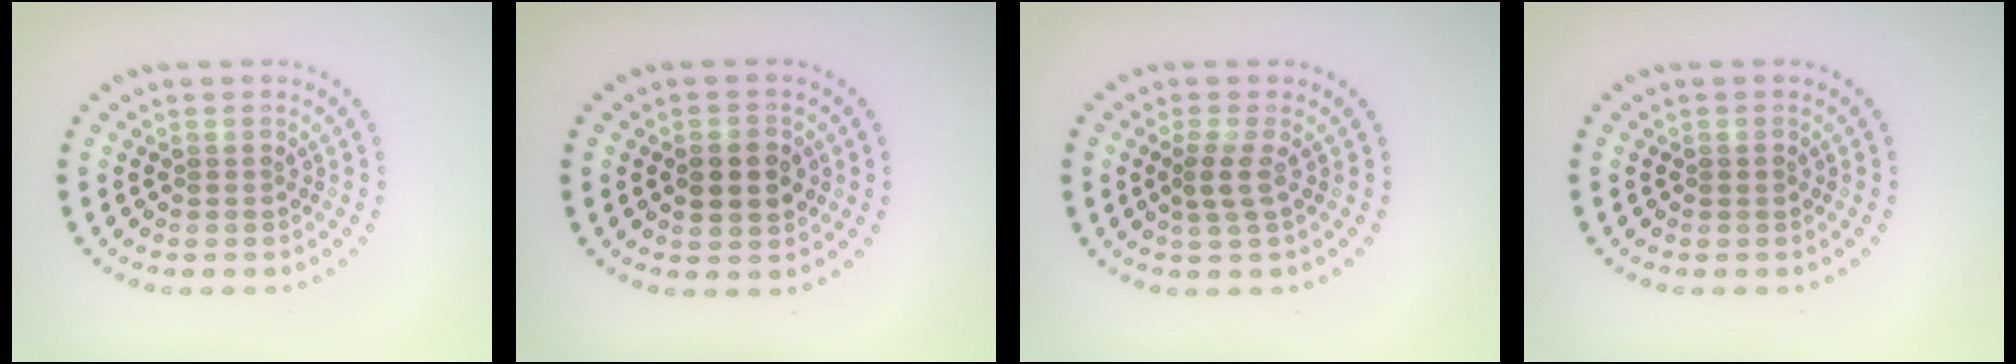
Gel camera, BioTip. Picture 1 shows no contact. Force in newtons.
{"total": 2.9, "press": 2.9, "slide": 0.2}
{"total": 1.5, "press": 1.2, "slide": 0.9}
{"total": 0.6, "press": 0.6, "slide": 0.1}